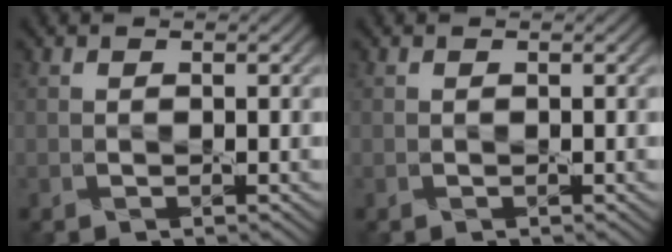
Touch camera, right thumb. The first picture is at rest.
{"total": 0.0}